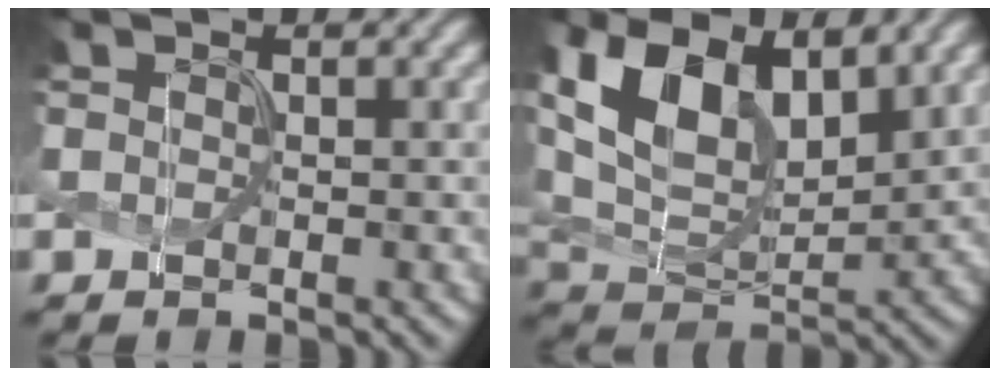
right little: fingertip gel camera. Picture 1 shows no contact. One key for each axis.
{"total": 11.3, "fx": 4.8, "fy": 6.2, "fz": 8.1, "tx": -0.177, "ty": 0.002, "tz": 0.088}